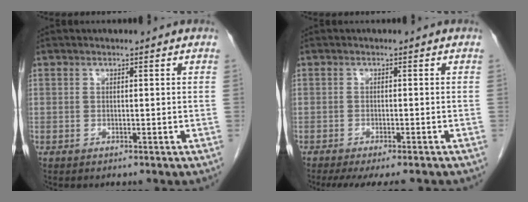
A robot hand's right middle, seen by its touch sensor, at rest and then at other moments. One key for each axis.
{"total": 9.6, "fx": -8.2, "fy": 1.6, "fz": 4.7, "tx": -0.059, "ty": -0.013, "tz": -0.108}